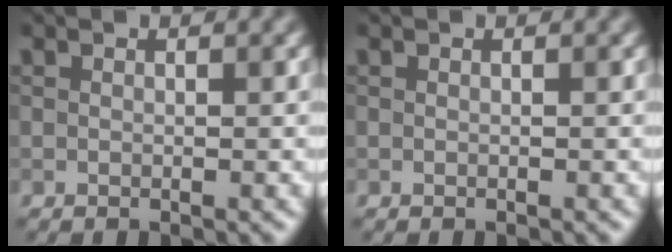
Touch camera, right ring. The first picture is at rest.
{"total": 0.0}